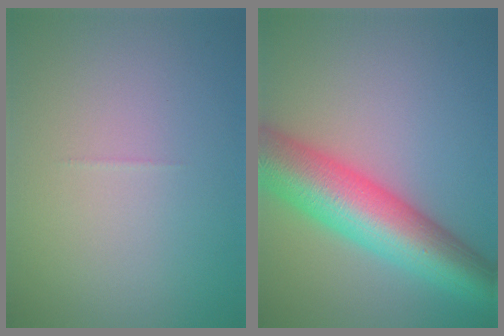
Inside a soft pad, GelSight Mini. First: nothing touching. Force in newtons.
{"total": 10.5, "press": 10.5, "slide": 0.3}